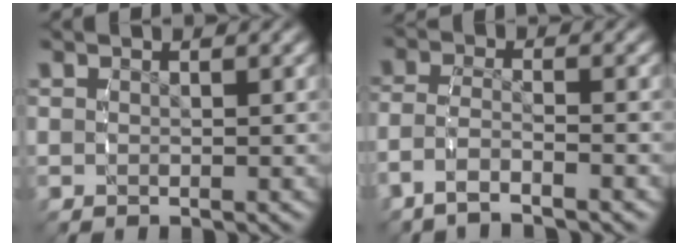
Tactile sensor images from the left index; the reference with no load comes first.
{"total": 3.1, "force": [-1.9, 1.4, 1.9], "torque": [-0.049, -0.014, -0.030]}